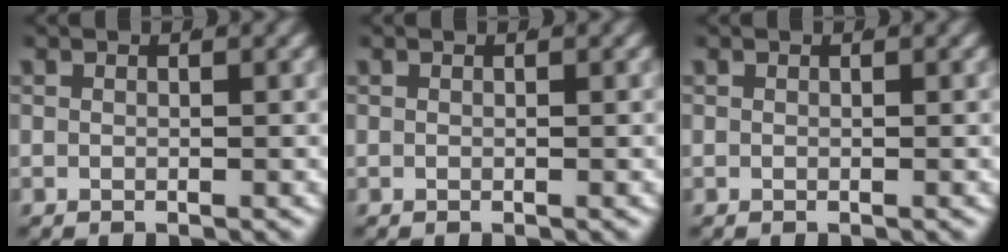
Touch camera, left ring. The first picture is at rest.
{"total": 0.0}
{"total": 0.0}